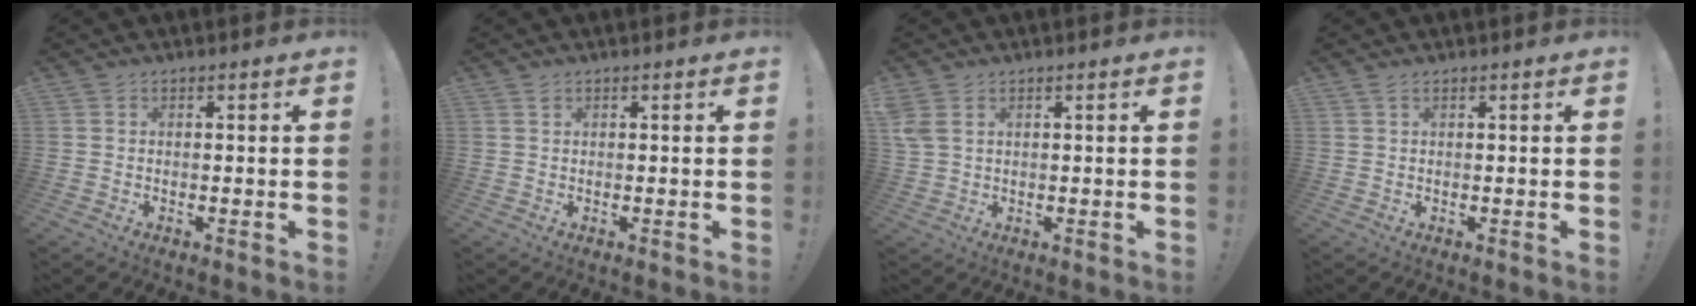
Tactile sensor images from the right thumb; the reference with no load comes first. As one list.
[{"total": 0.8, "force": [0.6, 0.4, 0.3], "torque": [0.001, -0.002, 0.010]}, {"total": 4.3, "force": [2.2, 2.6, 2.6], "torque": [-0.055, -0.007, 0.044]}, {"total": 1.0, "force": [0.7, 0.3, 0.7], "torque": [-0.009, -0.002, 0.013]}]